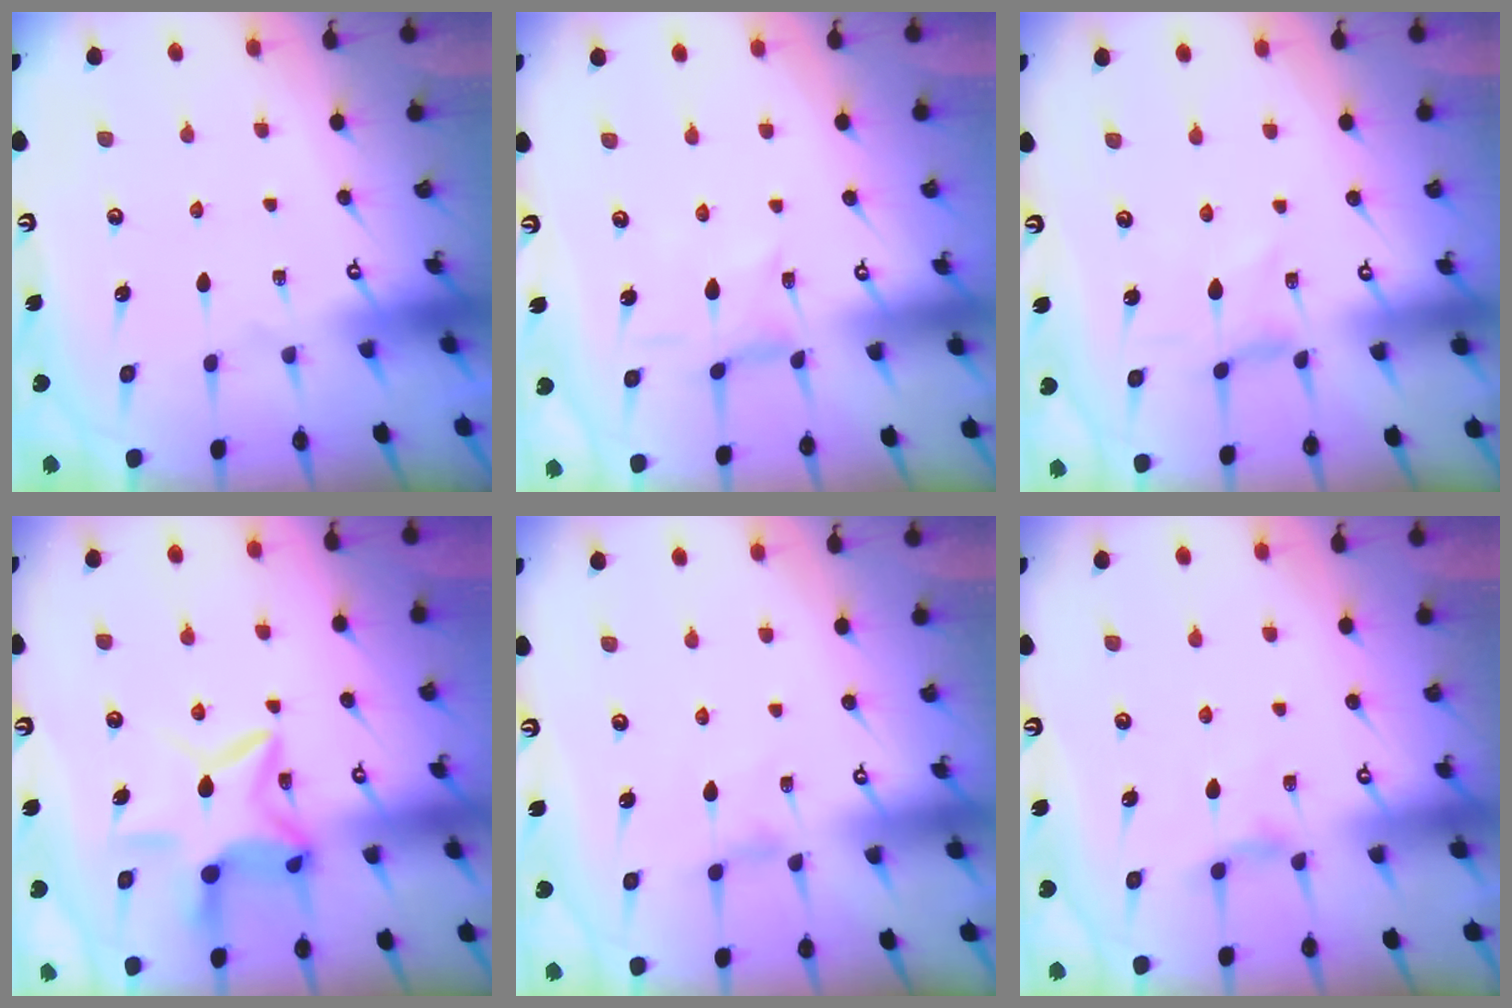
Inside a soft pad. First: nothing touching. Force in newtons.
{"total": 0.8, "press": 0.8, "slide": 0.3}
{"total": 0.0}
{"total": 9.6, "press": 9.5, "slide": 0.9}
{"total": 0.8, "press": 0.7, "slide": 0.3}
{"total": 2.7, "press": 2.7, "slide": 0.5}